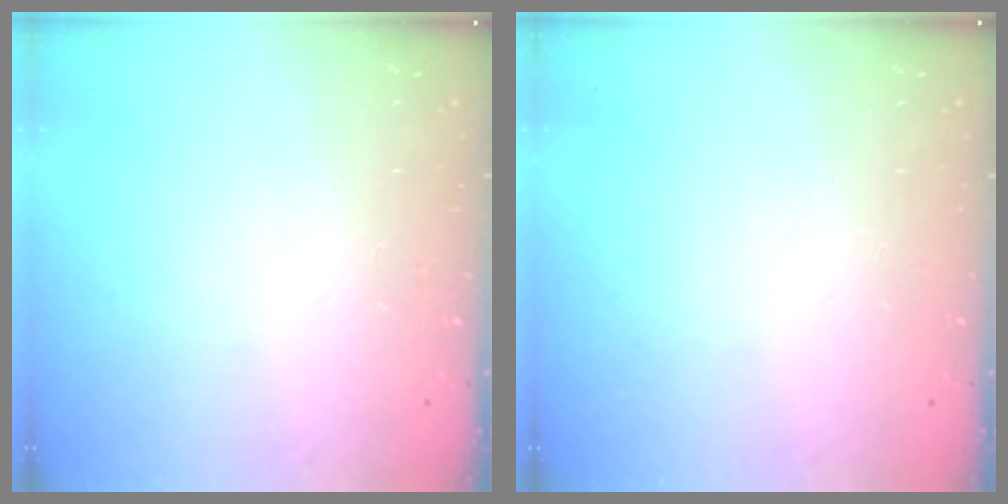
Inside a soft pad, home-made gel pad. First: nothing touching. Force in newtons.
{"total": 0.0}